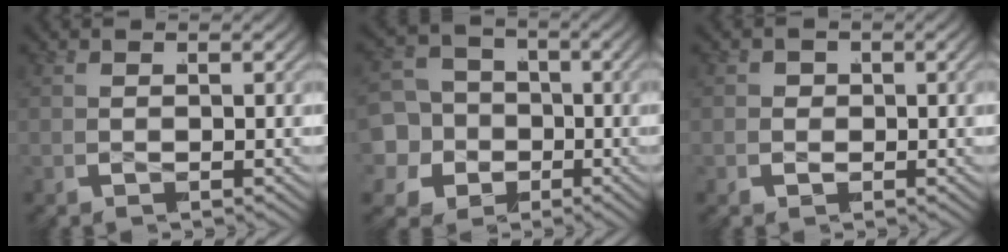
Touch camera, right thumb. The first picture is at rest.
{"total": 11.5, "force": [-0.2, 10.2, 5.2], "torque": [-0.116, -0.016, -0.013]}
{"total": 1.4, "force": [-0.1, 1.3, 0.3], "torque": [-0.005, -0.004, -0.001]}